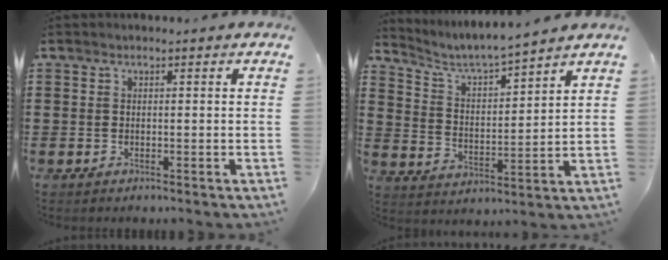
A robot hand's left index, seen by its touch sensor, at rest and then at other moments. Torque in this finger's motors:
{"motor_torque": [0.29, 0.11, 0.26, 0.03]}